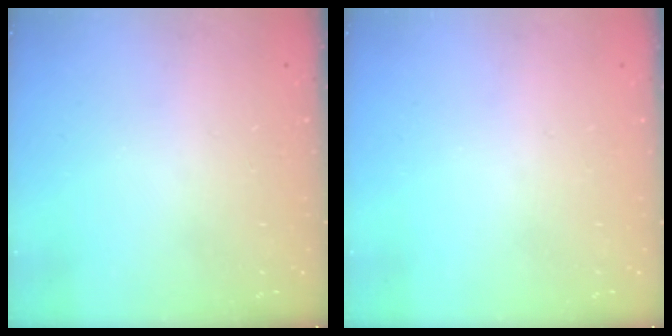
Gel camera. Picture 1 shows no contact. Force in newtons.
{"total": 0.0}